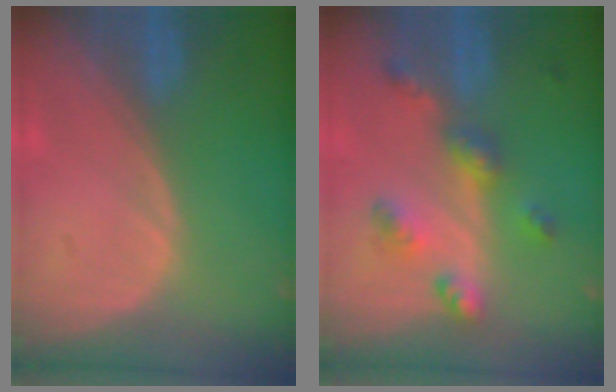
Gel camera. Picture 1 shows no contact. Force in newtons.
{"total": 6.8, "press": 6.0, "slide": 3.2}